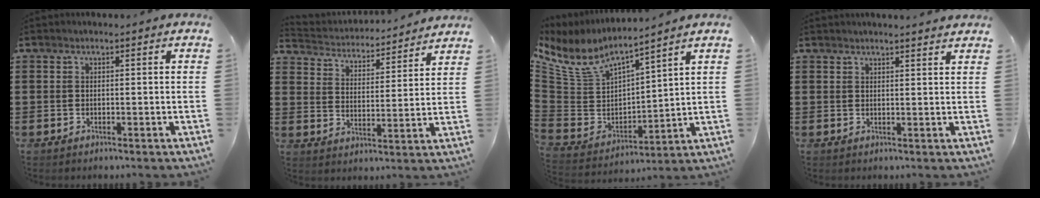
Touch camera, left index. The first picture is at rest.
{"total": 3.4, "force": [3.4, 0.3, -0.3], "torque": [-0.017, -0.030, 0.052]}
{"total": 7.0, "force": [5.9, 2.4, 2.9], "torque": [-0.090, -0.043, 0.102]}
{"total": 1.8, "force": [1.7, -0.2, 0.3], "torque": [-0.009, 0.000, 0.034]}